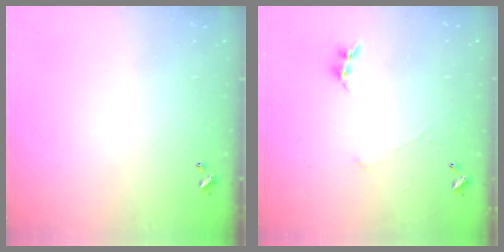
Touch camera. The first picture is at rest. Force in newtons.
{"total": 0.0}